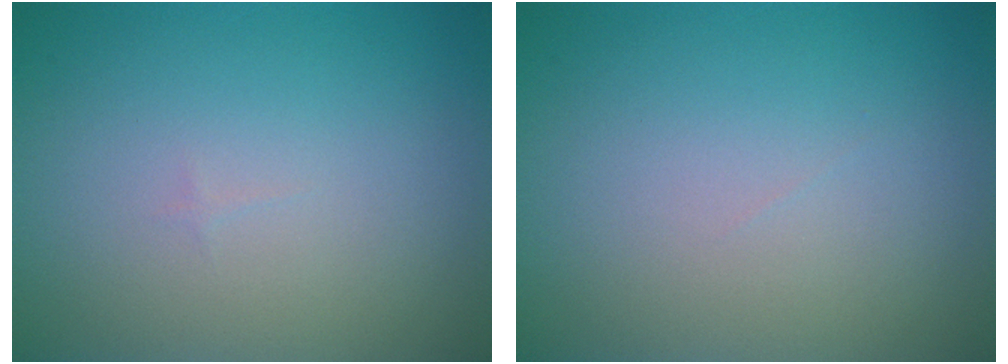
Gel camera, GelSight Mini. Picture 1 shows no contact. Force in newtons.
{"total": 0.0}